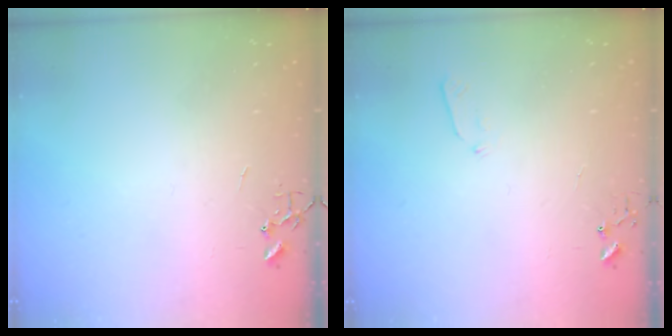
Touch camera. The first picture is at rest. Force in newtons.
{"total": 3.8, "press": 3.8, "slide": 0.5}